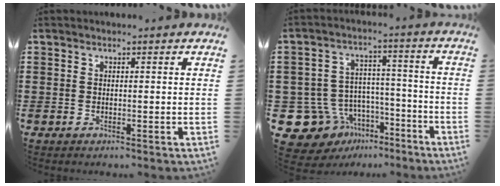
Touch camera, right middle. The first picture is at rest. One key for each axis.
{"total": 10.2, "fx": -6.9, "fy": 7.3, "fz": 1.9, "tx": -0.081, "ty": 0.021, "tz": -0.128}